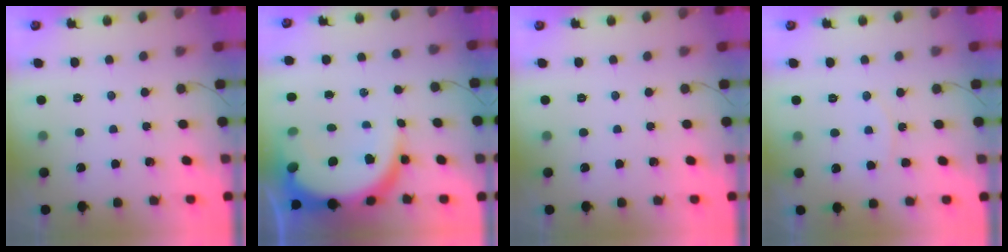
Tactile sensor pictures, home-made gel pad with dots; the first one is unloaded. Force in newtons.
{"total": 14.9, "press": 14.8, "slide": 1.6}
{"total": 0.0}
{"total": 5.0, "press": 4.9, "slide": 0.4}